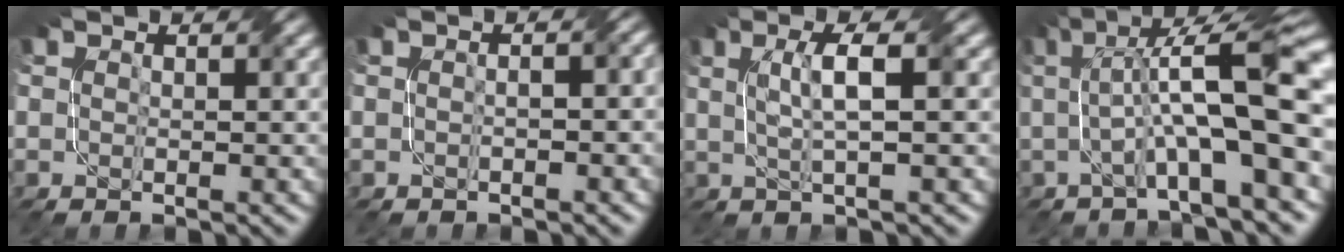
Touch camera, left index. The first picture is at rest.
{"total": 2.2, "force": [0.0, 1.0, 2.0], "torque": [-0.021, 0.007, -0.013]}
{"total": 3.6, "force": [0.6, 0.6, 3.5], "torque": [-0.066, 0.006, 0.013]}
{"total": 11.4, "force": [0.7, 2.4, 11.1], "torque": [-0.175, 0.027, 0.009]}